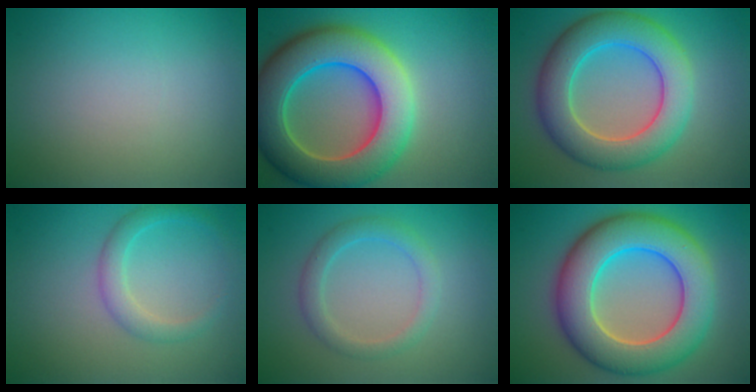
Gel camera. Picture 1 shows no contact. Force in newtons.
{"total": 11.2, "press": 11.2, "slide": 0.6}
{"total": 8.1, "press": 8.1, "slide": 0.5}
{"total": 2.2, "press": 2.2, "slide": 0.1}
{"total": 2.4, "press": 2.4, "slide": 0.1}
{"total": 10.6, "press": 10.6, "slide": 0.8}